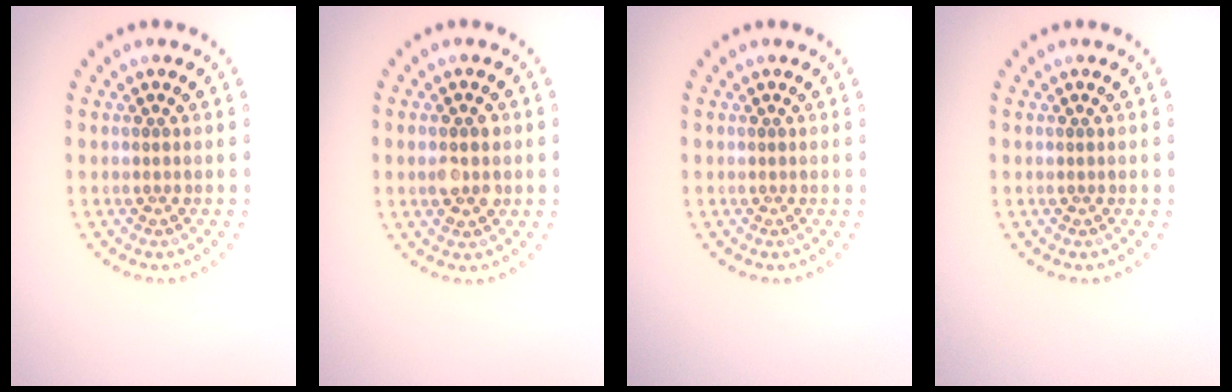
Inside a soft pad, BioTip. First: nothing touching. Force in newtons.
{"total": 2.8, "press": 2.8, "slide": 0.2}
{"total": 0.0}
{"total": 0.0}